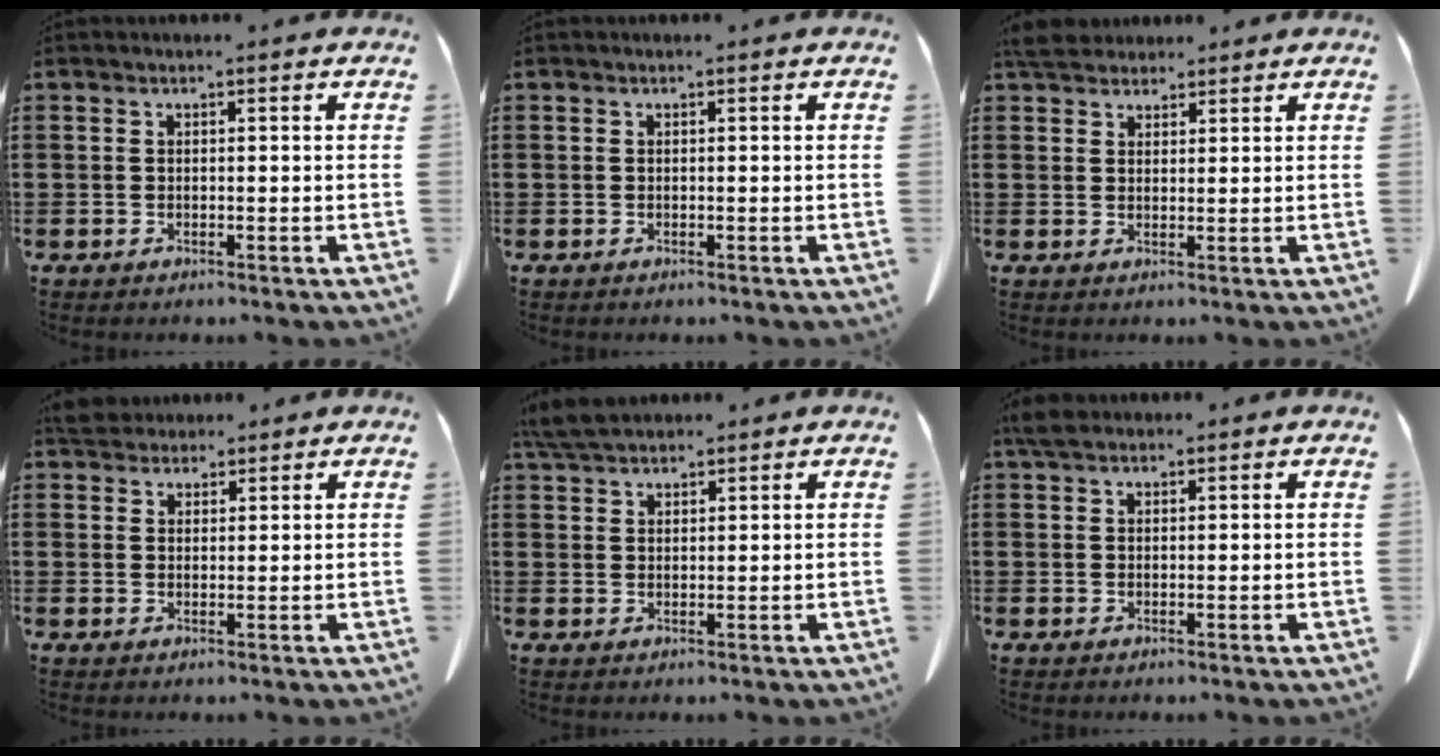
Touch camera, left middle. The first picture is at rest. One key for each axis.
{"total": 0.0}
{"total": 3.8, "fx": 3.4, "fy": 1.4, "fz": 0.9, "tx": -0.030, "ty": 0.000, "tz": 0.068}
{"total": 3.8, "fx": 3.5, "fy": 1.2, "fz": 0.8, "tx": -0.018, "ty": -0.006, "tz": 0.069}
{"total": 4.7, "fx": 4.2, "fy": 1.0, "fz": 1.8, "tx": -0.047, "ty": -0.005, "tz": 0.082}
{"total": 2.6, "fx": 2.0, "fy": 1.2, "fz": 1.2, "tx": -0.022, "ty": 0.002, "tz": 0.038}